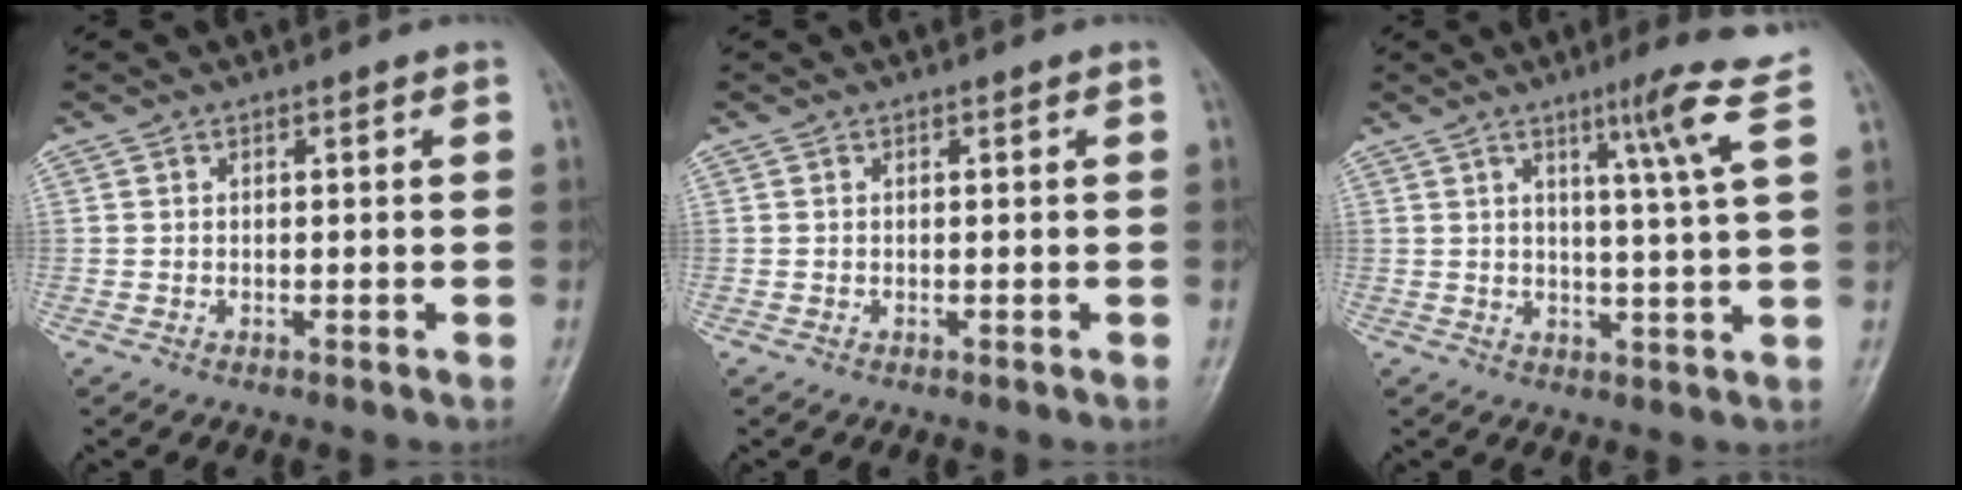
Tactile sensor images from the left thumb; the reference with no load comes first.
{"total": 0.0}
{"total": 9.5, "force": [4.8, -1.3, 8.1], "torque": [-0.115, -0.024, 0.069]}